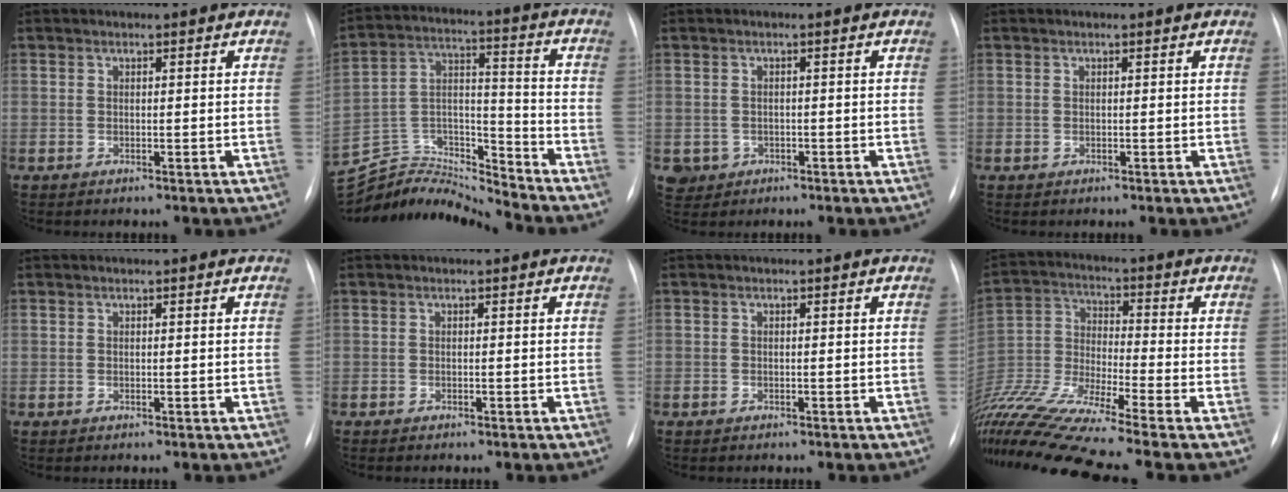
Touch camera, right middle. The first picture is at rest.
{"total": 15.0, "force": [-15.0, 0.0, 0.5], "torque": [-0.009, 0.047, -0.274]}
{"total": 3.3, "force": [-1.3, 3.0, 0.4], "torque": [-0.004, 0.005, -0.016]}
{"total": 0.0}
{"total": 0.0}
{"total": 0.9, "force": [-0.7, 0.1, 0.5], "torque": [-0.011, -0.002, -0.008]}
{"total": 0.5, "force": [-0.4, 0.4, 0.0], "torque": [-0.006, 0.002, -0.006]}
{"total": 18.7, "force": [-15.6, -1.7, 10.1], "torque": [-0.234, -0.023, -0.294]}